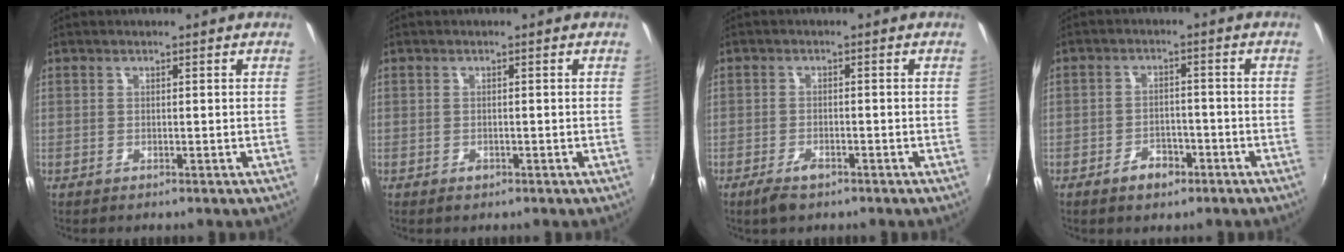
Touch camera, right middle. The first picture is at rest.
{"total": 1.1, "force": [-0.6, 0.7, 0.5], "torque": [-0.007, -0.002, -0.010]}
{"total": 3.8, "force": [-2.6, 1.6, 2.3], "torque": [-0.057, -0.007, -0.047]}
{"total": 4.7, "force": [-3.0, 2.8, 2.3], "torque": [-0.053, 0.006, -0.038]}